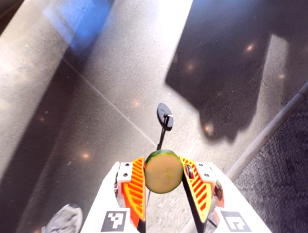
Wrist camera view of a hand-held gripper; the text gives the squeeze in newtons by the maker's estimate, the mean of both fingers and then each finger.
{"total": 11.0, "left": 11.0, "right": 11.0}